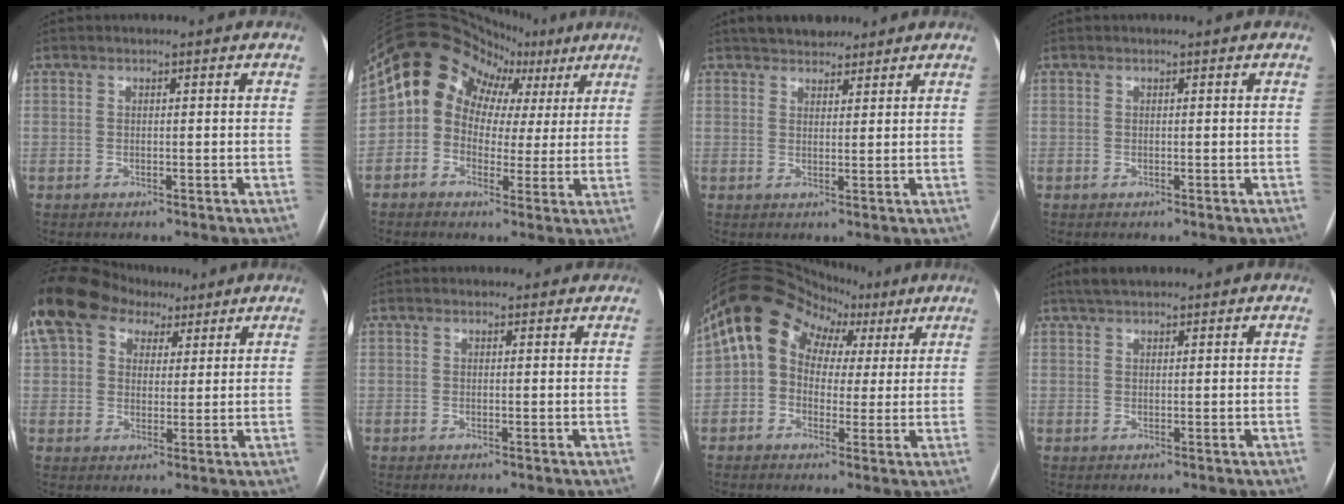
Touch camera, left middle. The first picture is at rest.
{"total": 14.0, "force": [5.1, 12.0, 5.3], "torque": [-0.083, 0.071, 0.066]}
{"total": 5.5, "force": [4.6, 2.3, 1.8], "torque": [-0.017, 0.016, 0.077]}
{"total": 0.0}
{"total": 19.7, "force": [11.3, 13.1, 9.3], "torque": [-0.240, 0.090, 0.201]}
{"total": 2.1, "force": [1.9, 0.9, 0.0], "torque": [0.005, 0.006, 0.014]}
{"total": 13.3, "force": [4.9, 10.5, 6.6], "torque": [-0.115, 0.074, 0.076]}
{"total": 3.2, "force": [2.6, 1.0, 1.6], "torque": [-0.030, 0.017, 0.047]}